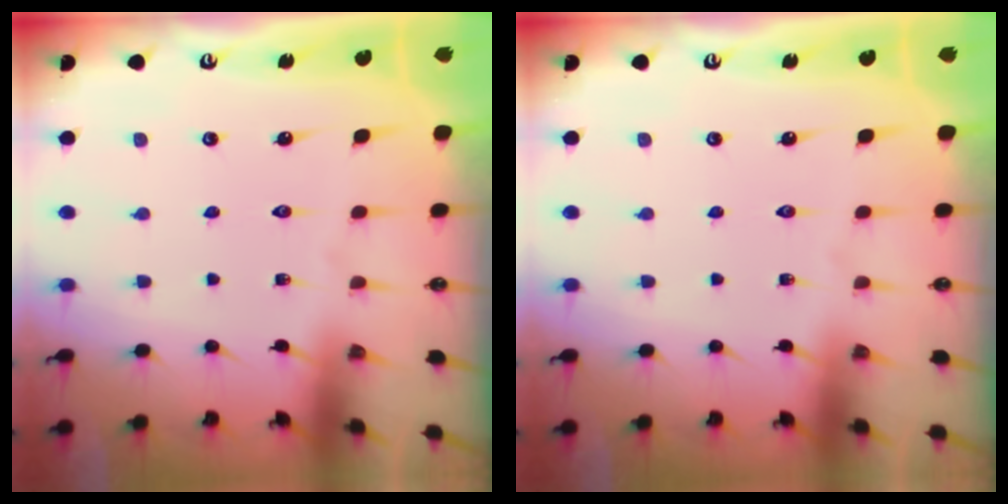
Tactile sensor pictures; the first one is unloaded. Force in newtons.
{"total": 0.0}